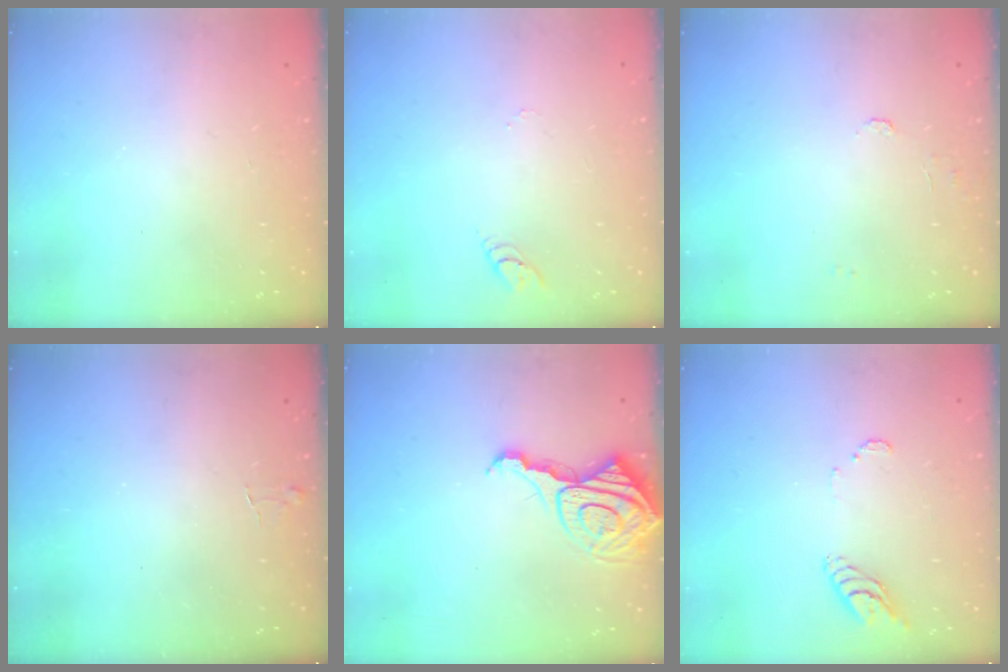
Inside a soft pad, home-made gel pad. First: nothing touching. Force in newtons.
{"total": 3.1, "press": 3.1, "slide": 0.3}
{"total": 4.1, "press": 4.1, "slide": 0.3}
{"total": 3.5, "press": 3.4, "slide": 0.3}
{"total": 11.7, "press": 11.7, "slide": 1.2}
{"total": 8.3, "press": 8.3, "slide": 0.7}